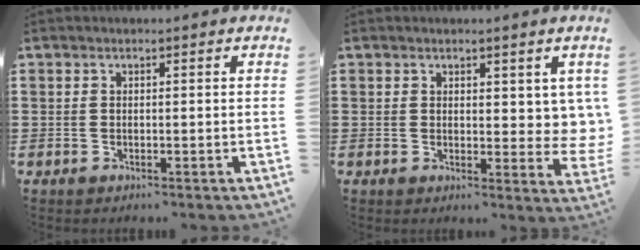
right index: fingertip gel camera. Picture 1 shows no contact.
{"total": 4.1, "force": [2.4, 2.4, 2.3], "torque": [-0.020, -0.011, 0.039]}